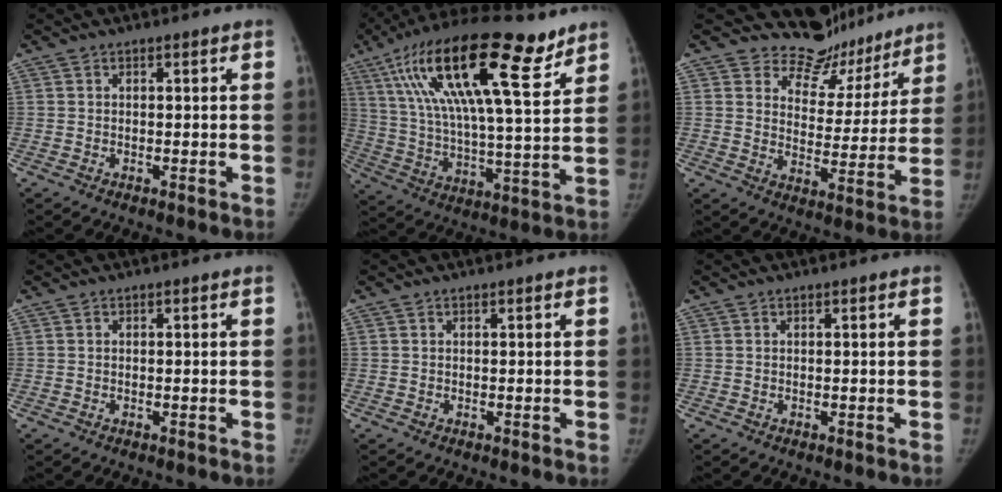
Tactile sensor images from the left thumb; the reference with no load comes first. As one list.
[{"total": 25.6, "force": [14.1, 7.2, 20.1], "torque": [-0.351, -0.024, 0.241]}, {"total": 13.3, "force": [12.0, 5.8, 0.7], "torque": [0.043, -0.097, 0.160]}, {"total": 0.0}, {"total": 0.0}, {"total": 0.0}]